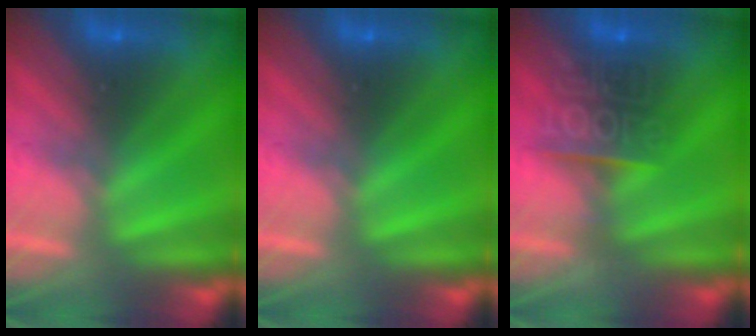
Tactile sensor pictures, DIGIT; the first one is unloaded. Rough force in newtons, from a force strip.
{"total": 0.0}
{"total": 8.5}